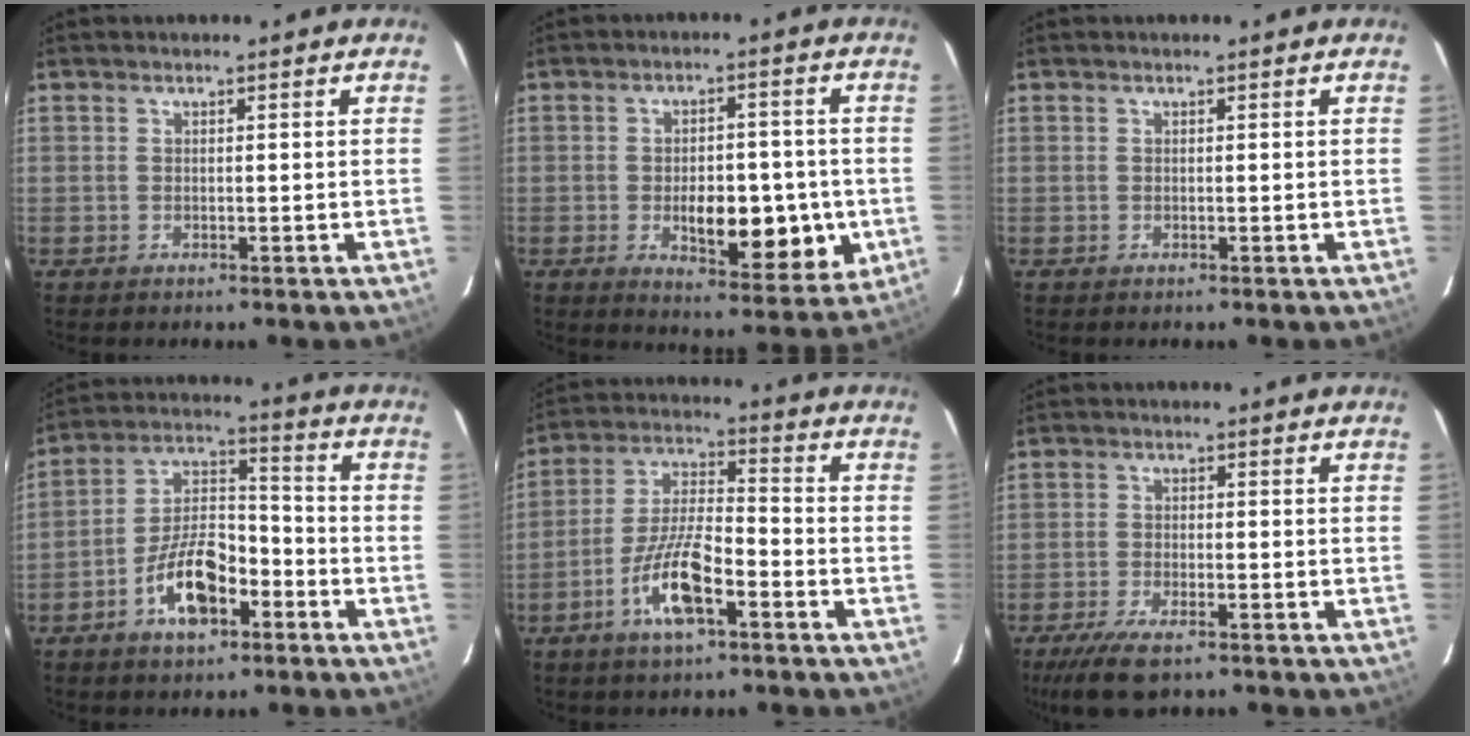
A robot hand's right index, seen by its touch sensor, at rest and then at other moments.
{"total": 12.9, "force": [-2.5, 5.7, 11.2], "torque": [-0.154, 0.002, -0.023]}
{"total": 0.0}
{"total": 11.9, "force": [-5.7, 5.2, 9.1], "torque": [-0.184, 0.019, -0.099]}
{"total": 11.3, "force": [-5.4, 3.0, 9.5], "torque": [-0.197, 0.002, -0.101]}
{"total": 8.2, "force": [-5.7, 2.5, 5.3], "torque": [-0.101, -0.016, -0.099]}